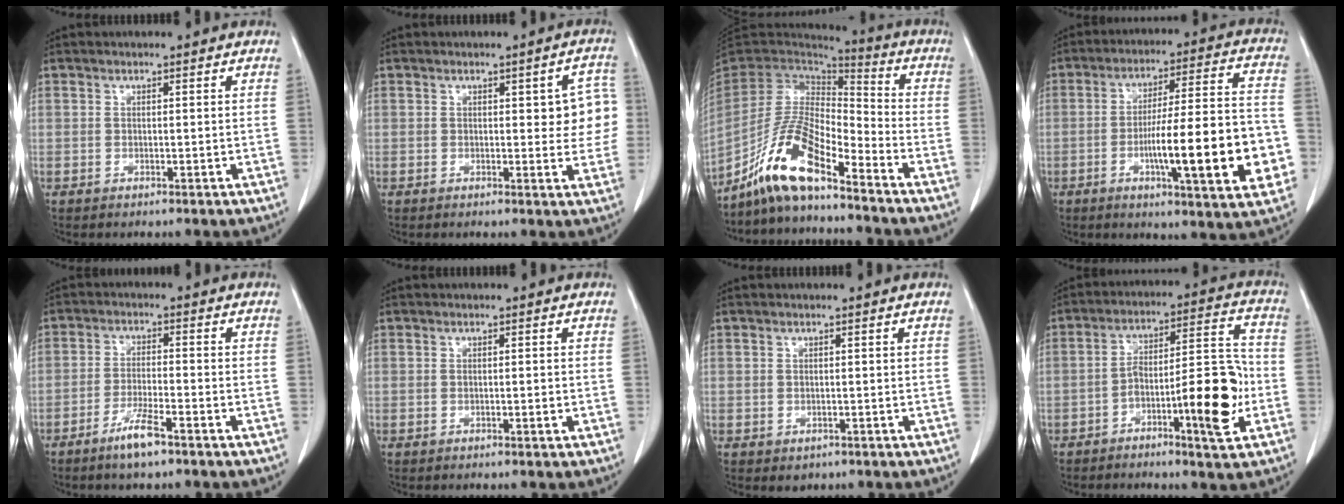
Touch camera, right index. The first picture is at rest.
{"total": 6.2, "force": [0.8, 2.3, 5.7], "torque": [-0.046, 0.012, 0.006]}
{"total": 12.3, "force": [-8.8, 2.6, 8.3], "torque": [-0.171, 0.009, -0.165]}
{"total": 19.4, "force": [-4.9, 2.5, 18.6], "torque": [-0.240, 0.013, -0.066]}
{"total": 5.2, "force": [-3.6, 0.4, 3.7], "torque": [-0.074, -0.006, -0.068]}
{"total": 0.8, "force": [-0.2, 0.1, 0.8], "torque": [-0.012, -0.001, -0.001]}
{"total": 1.6, "force": [-0.6, 1.4, 0.4], "torque": [-0.004, 0.002, -0.001]}
{"total": 13.1, "force": [-4.3, 2.4, 12.2], "torque": [-0.184, 0.024, -0.062]}